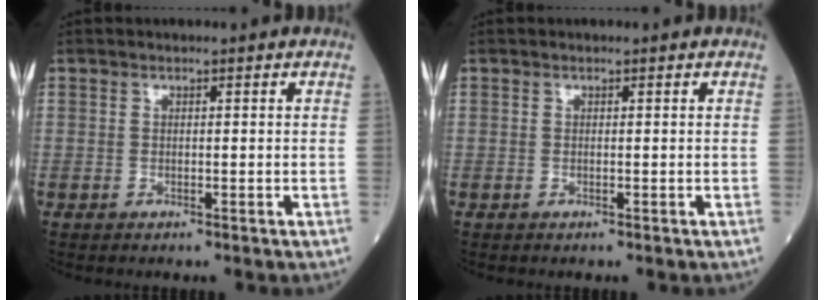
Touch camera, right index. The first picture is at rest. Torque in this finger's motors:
{"motor_torque": [0.26, 0.08, 0.04, 0.01]}